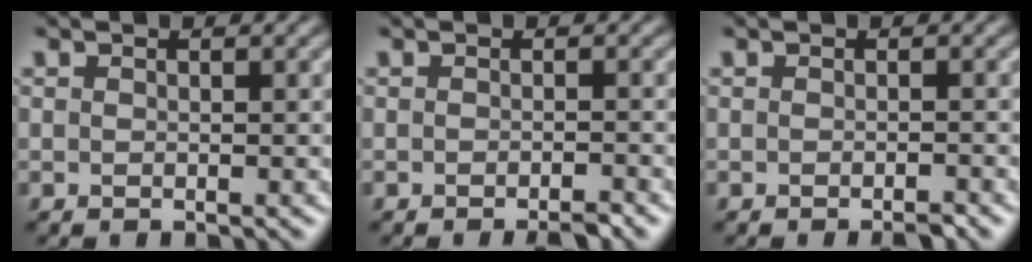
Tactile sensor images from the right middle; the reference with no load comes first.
{"total": 1.4, "force": [-1.1, 0.2, 0.9], "torque": [-0.012, 0.001, -0.016]}
{"total": 1.0, "force": [-0.8, 0.2, 0.6], "torque": [-0.011, 0.000, -0.011]}